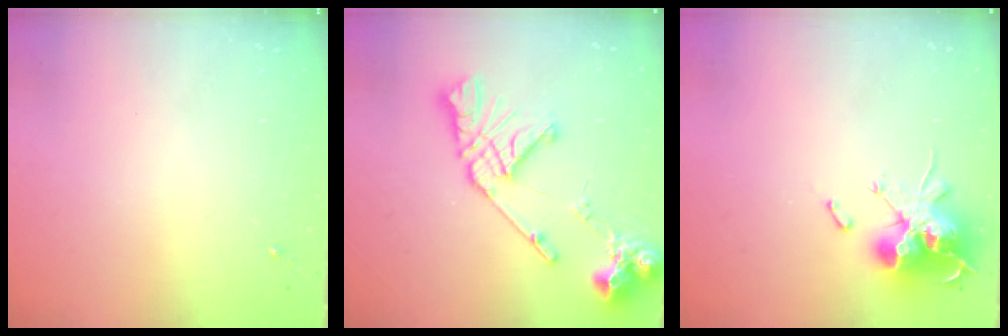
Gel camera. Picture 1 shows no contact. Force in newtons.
{"total": 16.1, "press": 16.0, "slide": 2.0}
{"total": 16.7, "press": 16.7, "slide": 0.1}